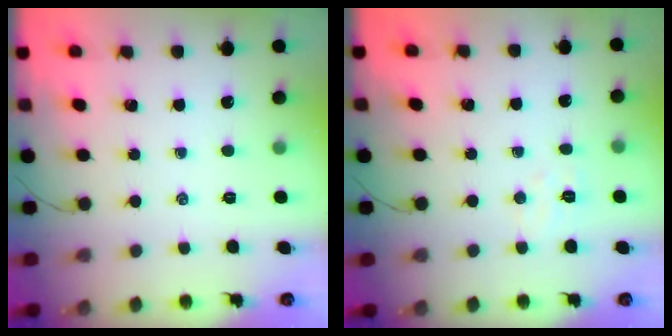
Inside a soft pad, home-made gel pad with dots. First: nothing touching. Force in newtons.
{"total": 4.1, "press": 4.0, "slide": 0.8}